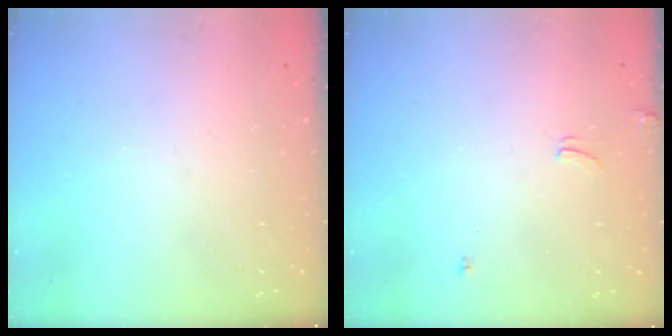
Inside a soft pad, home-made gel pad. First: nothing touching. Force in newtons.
{"total": 3.4, "press": 3.4, "slide": 0.3}